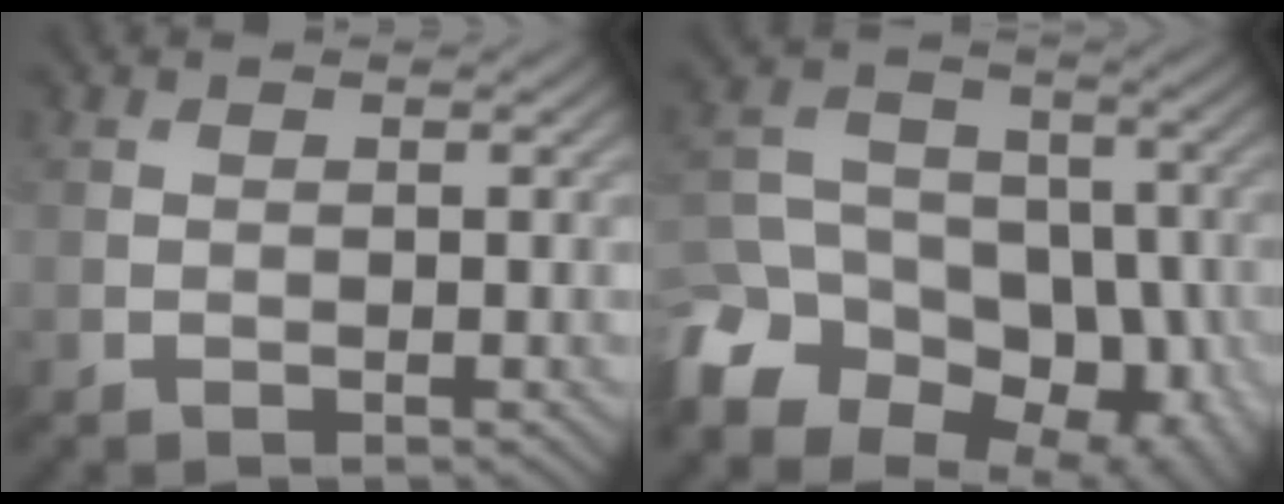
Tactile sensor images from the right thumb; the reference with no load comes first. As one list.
[{"total": 17.2, "force": [-8.6, 13.0, 7.3], "torque": [-0.167, -0.048, -0.146]}]